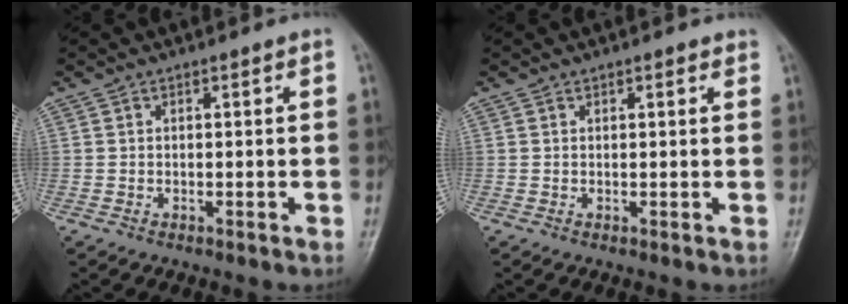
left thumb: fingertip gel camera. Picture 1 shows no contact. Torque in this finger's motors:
{"motor_torque": [-0.12, -0.16, -0.24, -0.22, 0.00]}